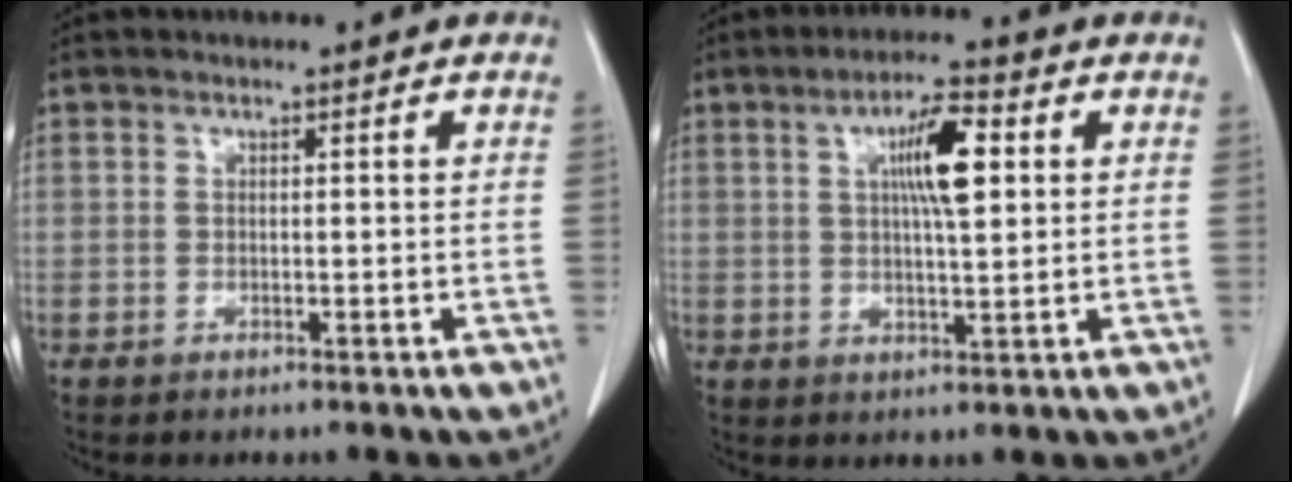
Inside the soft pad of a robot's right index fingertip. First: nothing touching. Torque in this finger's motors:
{"motor_torque": [0.30, 0.24, 0.35, 0.11]}